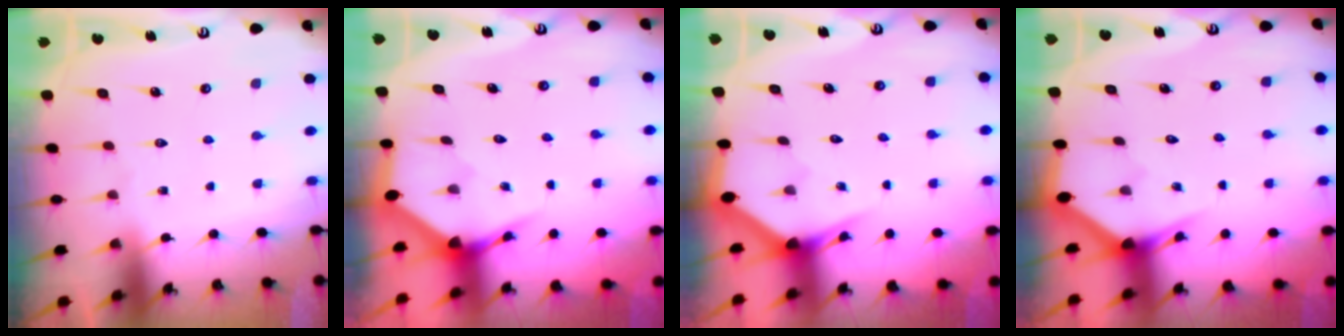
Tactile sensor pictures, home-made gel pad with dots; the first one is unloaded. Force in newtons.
{"total": 3.6, "press": 3.6, "slide": 0.1}
{"total": 2.6, "press": 2.6, "slide": 0.1}
{"total": 3.1, "press": 3.1, "slide": 0.1}